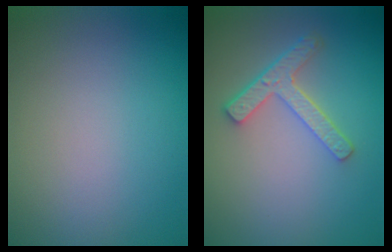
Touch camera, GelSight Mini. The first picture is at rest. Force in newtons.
{"total": 3.6, "press": 2.8, "slide": 2.3}